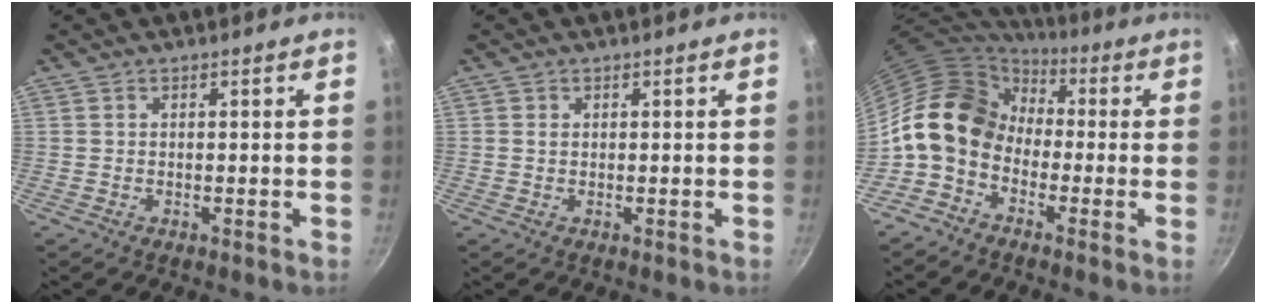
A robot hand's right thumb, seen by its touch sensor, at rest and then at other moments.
{"total": 0.8, "force": [0.2, 0.7, 0.3], "torque": [-0.004, 0.001, 0.001]}
{"total": 12.8, "force": [-0.2, 10.0, 7.9], "torque": [-0.105, 0.034, -0.027]}